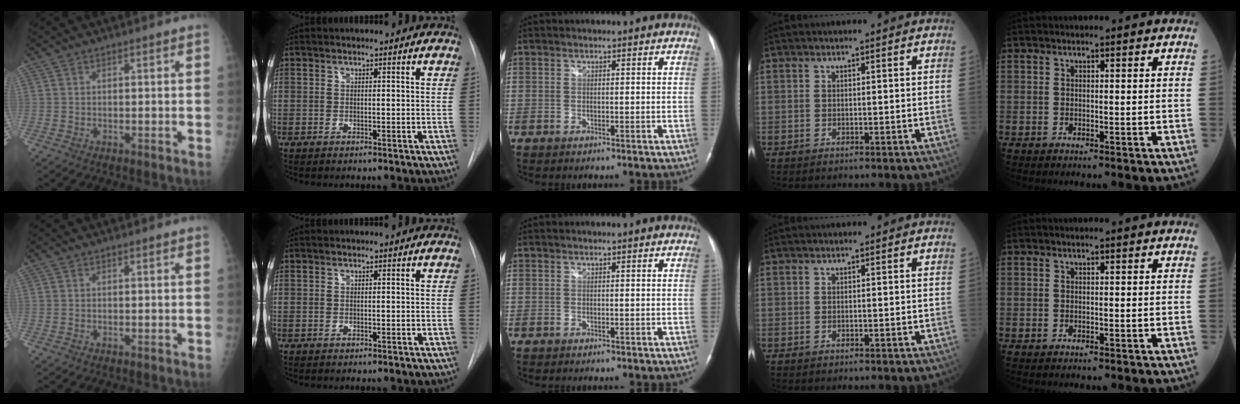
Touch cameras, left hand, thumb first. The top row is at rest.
{}